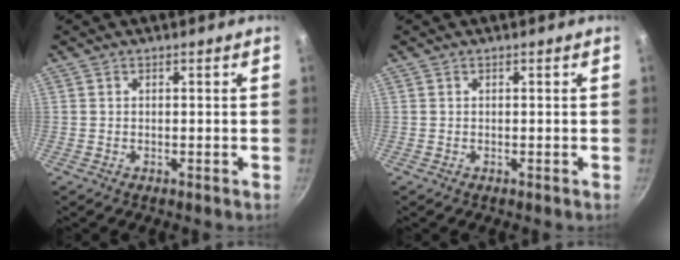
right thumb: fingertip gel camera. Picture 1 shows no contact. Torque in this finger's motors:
{"motor_torque": [0.00, 0.00, 0.00, 0.00, 0.00]}